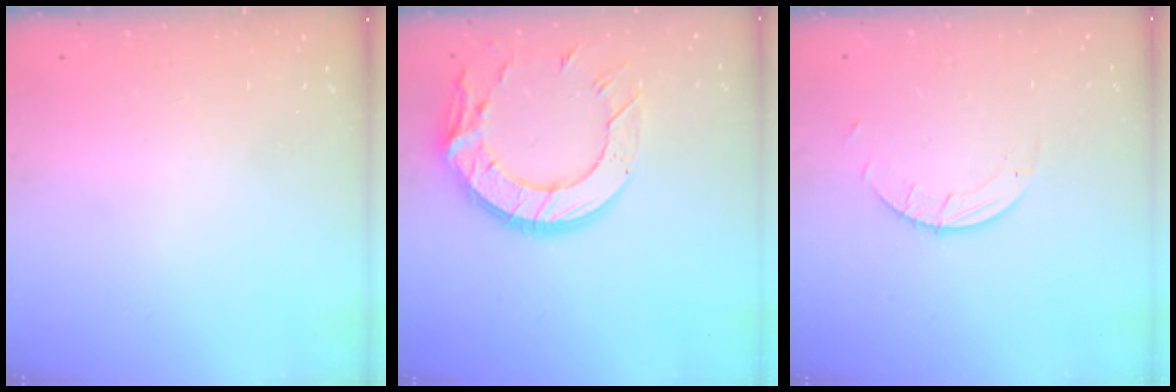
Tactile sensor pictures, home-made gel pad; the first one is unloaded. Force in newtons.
{"total": 17.3, "press": 17.2, "slide": 1.3}
{"total": 1.9, "press": 1.9, "slide": 0.1}